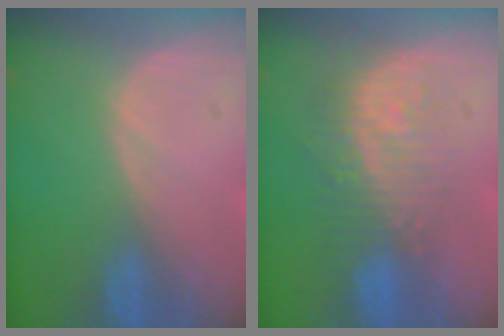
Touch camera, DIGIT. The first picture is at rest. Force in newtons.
{"total": 9.3, "press": 8.1, "slide": 4.5}